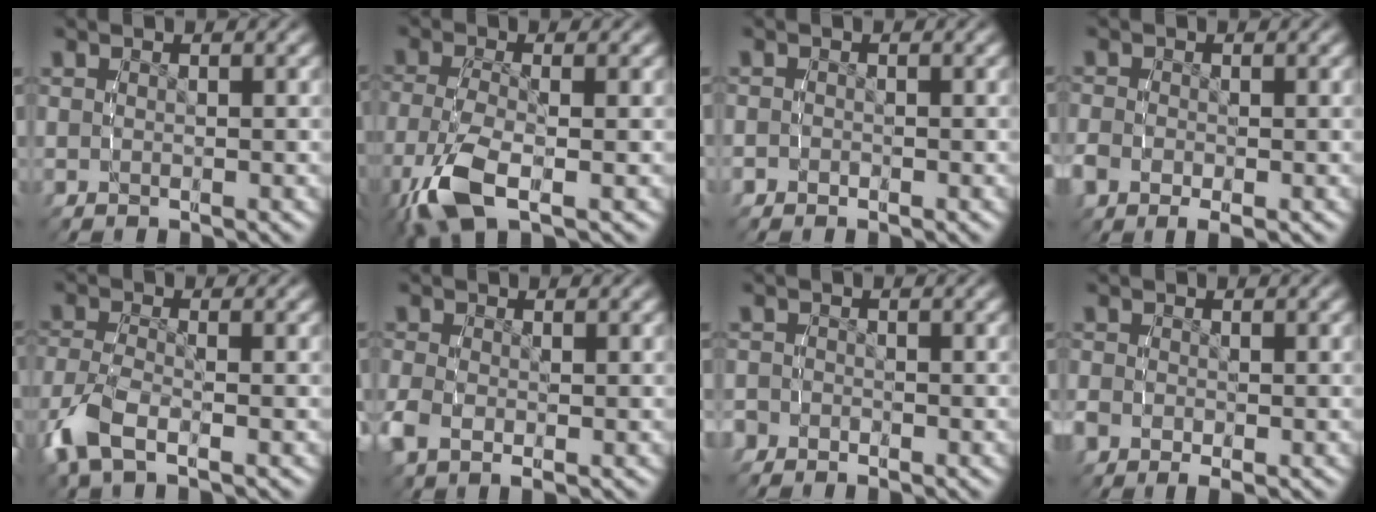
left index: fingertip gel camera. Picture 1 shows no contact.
{"total": 5.4, "force": [-2.4, 2.3, 4.3], "torque": [-0.110, -0.027, -0.024]}
{"total": 1.0, "force": [-0.7, 0.7, 0.0], "torque": [0.000, -0.005, -0.011]}
{"total": 3.4, "force": [-1.5, 2.3, 2.0], "torque": [-0.043, -0.014, -0.019]}
{"total": 3.9, "force": [-1.9, 1.8, 2.9], "torque": [-0.076, -0.014, -0.027]}
{"total": 2.7, "force": [-0.8, 1.7, 1.9], "torque": [-0.051, -0.015, -0.006]}
{"total": 2.0, "force": [-1.4, 1.4, 0.0], "torque": [-0.007, -0.014, -0.023]}
{"total": 3.1, "force": [-1.2, 2.3, 1.6], "torque": [-0.036, -0.014, -0.016]}